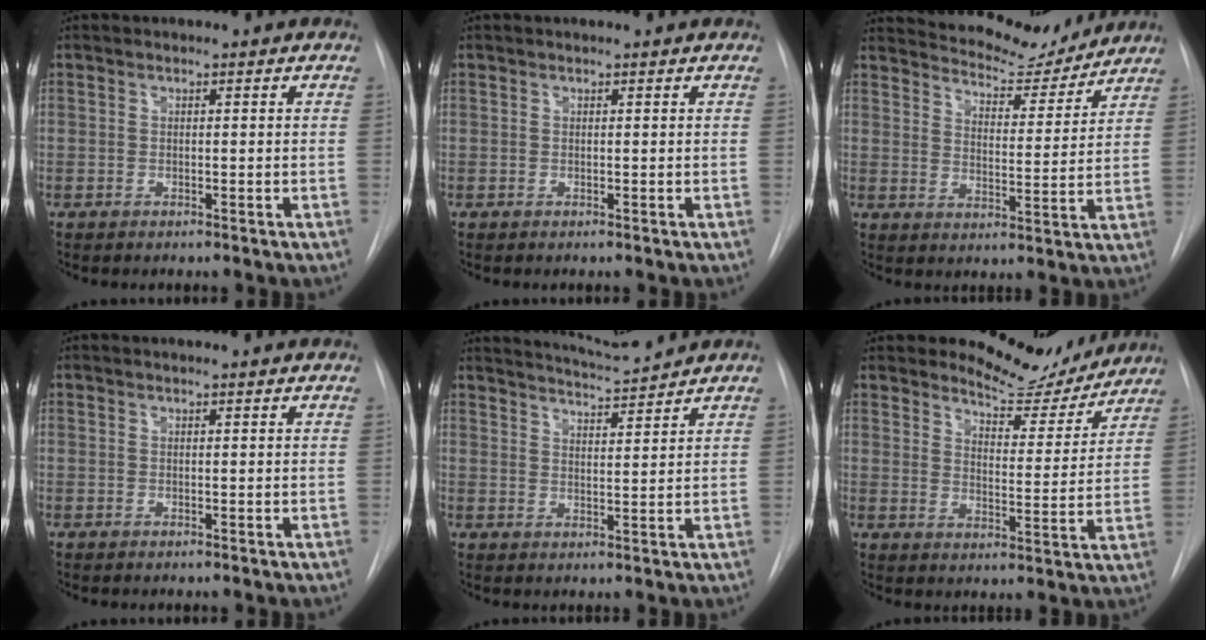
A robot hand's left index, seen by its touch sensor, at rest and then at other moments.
{"total": 0.0}
{"total": 11.3, "force": [10.8, 2.6, 2.2], "torque": [-0.028, -0.015, 0.150]}
{"total": 2.0, "force": [1.8, -0.1, 0.8], "torque": [-0.011, 0.011, 0.017]}
{"total": 5.8, "force": [5.6, -1.1, 0.9], "torque": [-0.026, -0.010, 0.096]}
{"total": 8.9, "force": [8.6, 2.2, 0.5], "torque": [-0.001, -0.036, 0.114]}